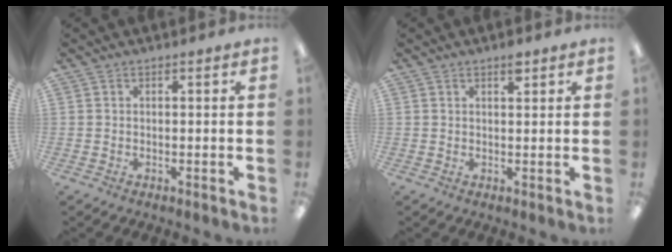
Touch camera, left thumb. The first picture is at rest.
{"total": 2.5, "force": [1.7, 1.0, 1.5], "torque": [-0.008, -0.009, 0.025]}